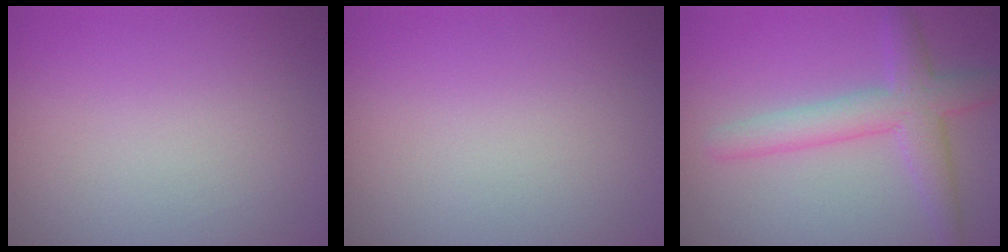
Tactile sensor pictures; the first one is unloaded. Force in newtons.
{"total": 0.0}
{"total": 4.3, "press": 4.3, "slide": 0.1}